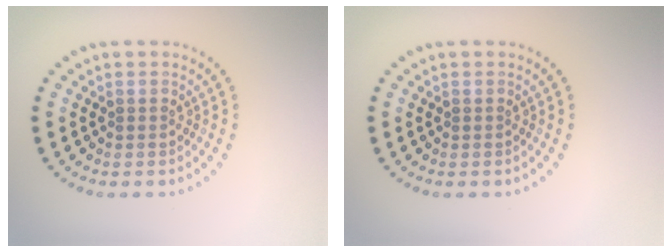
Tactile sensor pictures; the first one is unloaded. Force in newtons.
{"total": 0.0}